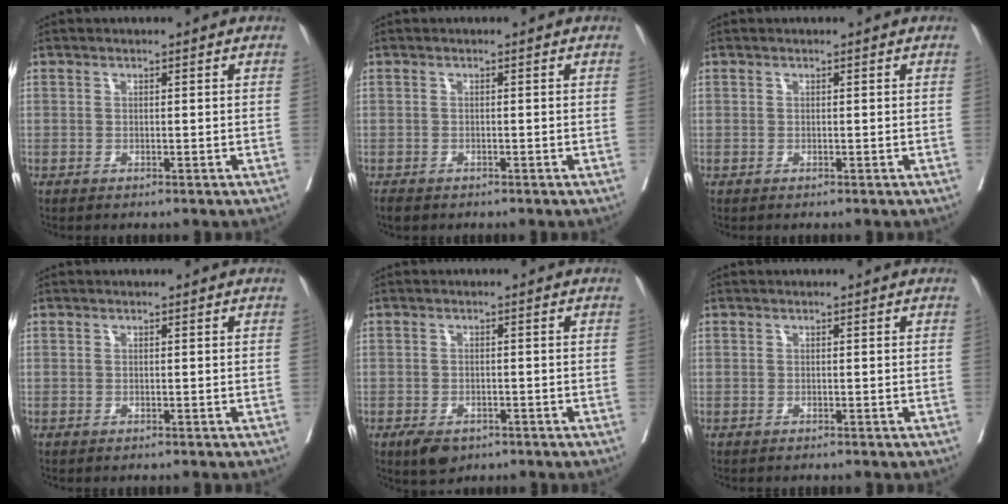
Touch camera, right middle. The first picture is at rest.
{"total": 1.7, "force": [-1.4, 0.8, 0.6], "torque": [-0.015, -0.004, -0.020]}
{"total": 0.0}
{"total": 0.0}
{"total": 4.1, "force": [-2.6, 2.2, 2.2], "torque": [-0.037, -0.004, -0.036]}
{"total": 0.6, "force": [-0.6, 0.1, 0.1], "torque": [-0.009, -0.003, -0.011]}